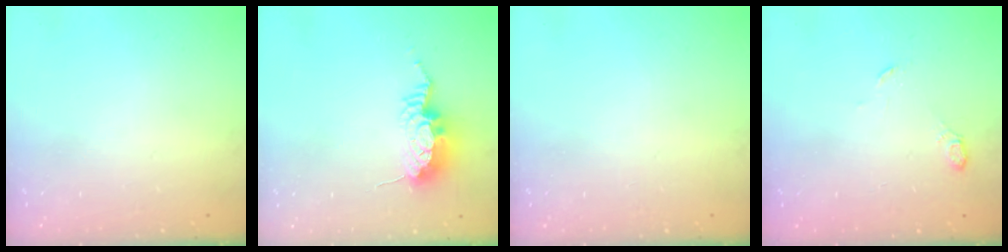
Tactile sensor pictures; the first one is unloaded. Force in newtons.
{"total": 9.9, "press": 9.8, "slide": 1.1}
{"total": 0.0}
{"total": 3.5, "press": 3.5, "slide": 0.6}